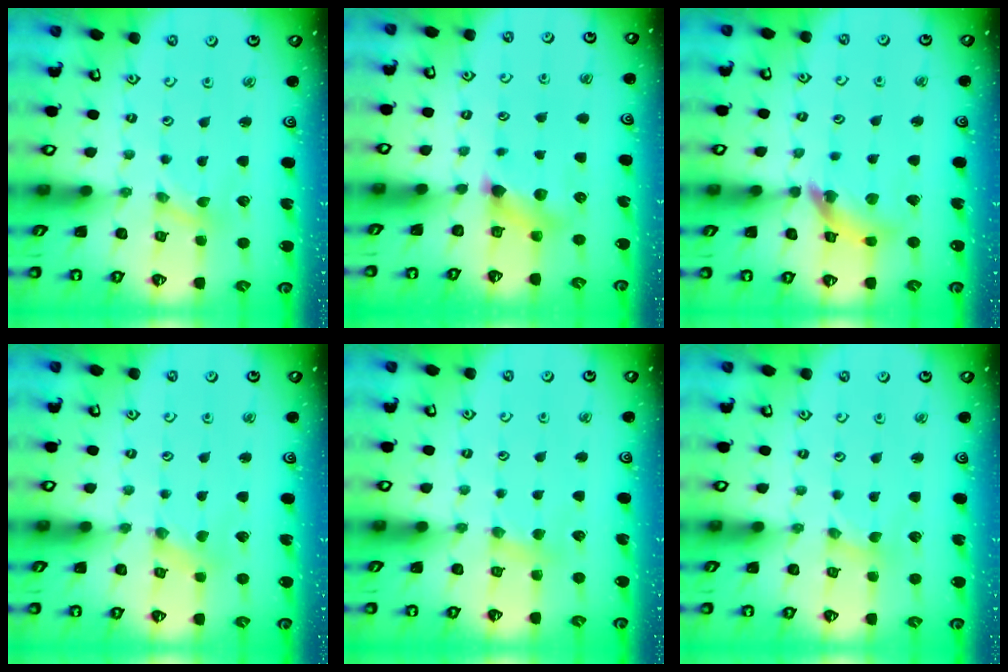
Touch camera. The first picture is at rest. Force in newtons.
{"total": 7.0, "press": 7.0, "slide": 0.5}
{"total": 11.8, "press": 11.7, "slide": 1.4}
{"total": 0.8, "press": 0.8, "slide": 0.2}
{"total": 4.9, "press": 4.8, "slide": 0.7}
{"total": 0.0}